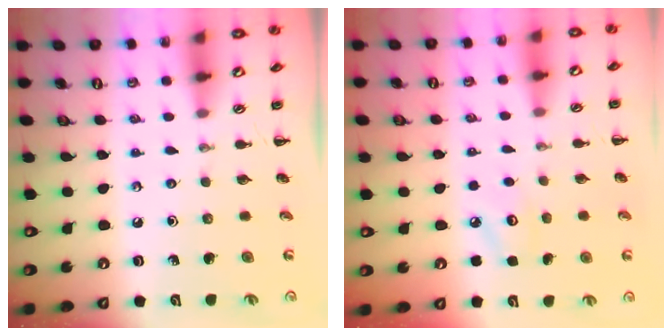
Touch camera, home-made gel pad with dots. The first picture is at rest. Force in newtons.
{"total": 3.5, "press": 3.4, "slide": 0.9}